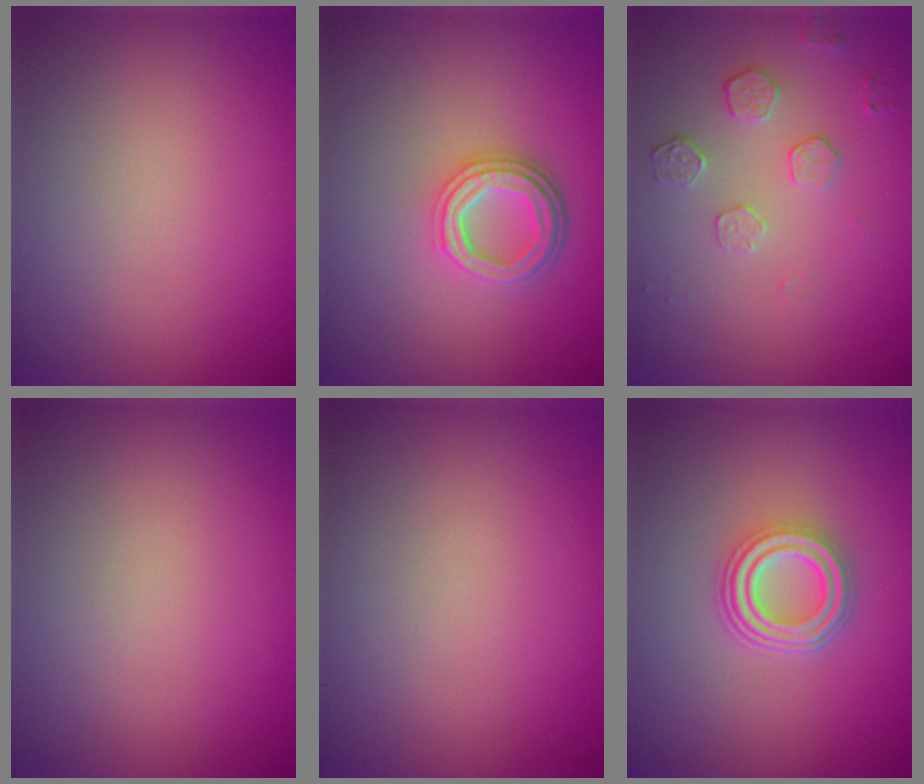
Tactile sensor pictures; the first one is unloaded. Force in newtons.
{"total": 4.2, "press": 3.2, "slide": 2.7}
{"total": 1.9, "press": 1.3, "slide": 1.3}
{"total": 0.0}
{"total": 0.0}
{"total": 4.6, "press": 3.3, "slide": 3.2}